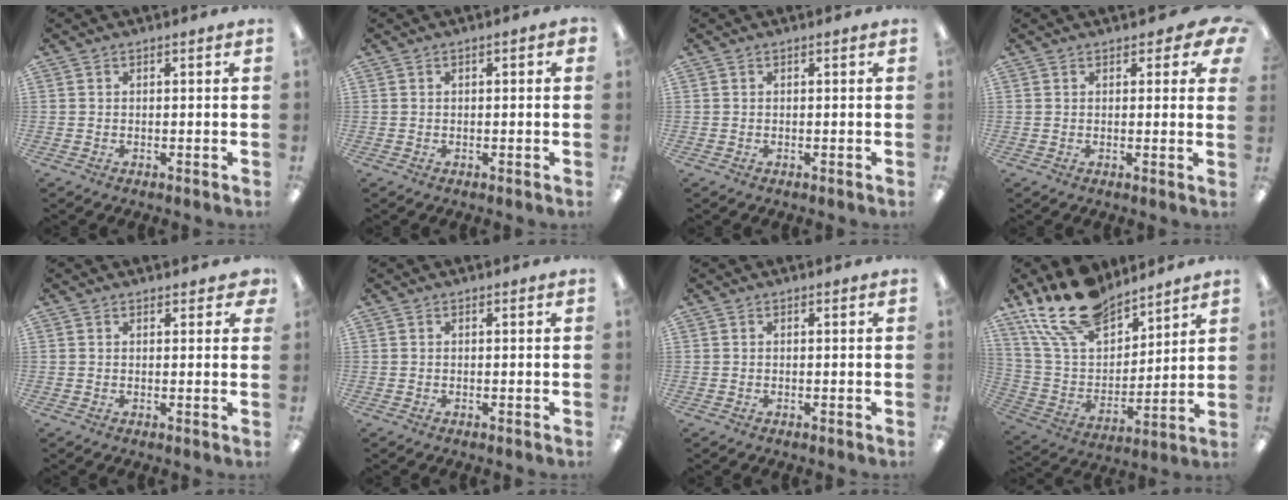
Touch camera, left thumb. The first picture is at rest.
{"total": 1.1, "force": [0.1, 0.4, 1.0], "torque": [-0.018, 0.002, 0.002]}
{"total": 0.0}
{"total": 3.8, "force": [2.1, 1.6, 2.7], "torque": [-0.031, -0.005, 0.035]}
{"total": 1.9, "force": [1.4, 0.9, 0.8], "torque": [-0.002, -0.003, 0.022]}
{"total": 0.0}
{"total": 0.0}
{"total": 20.4, "force": [15.2, 10.1, 9.1], "torque": [-0.188, -0.080, 0.282]}